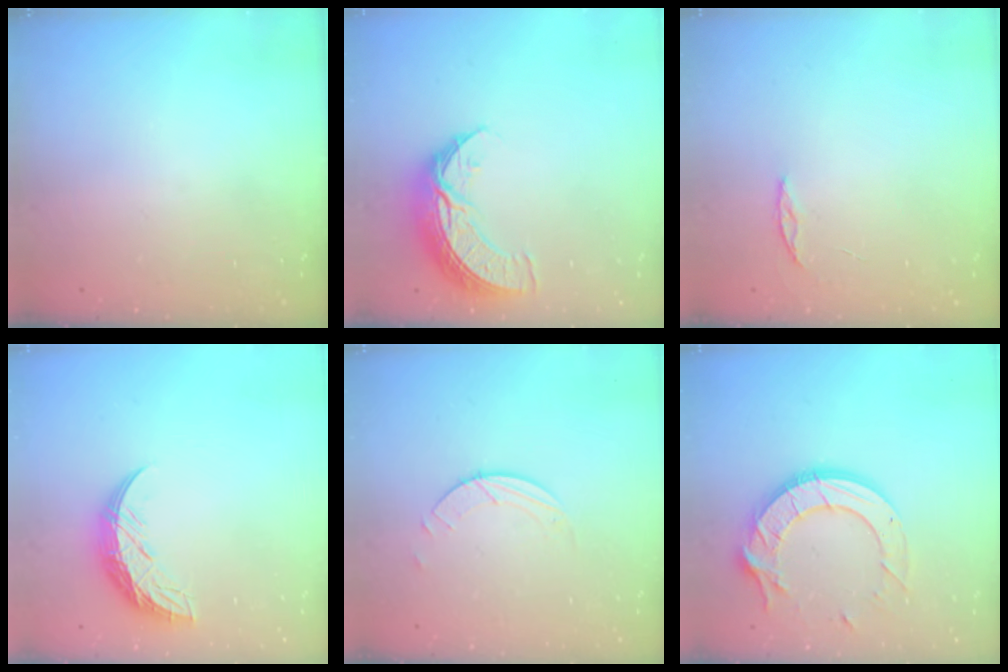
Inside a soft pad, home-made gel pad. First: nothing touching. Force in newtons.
{"total": 10.3, "press": 10.2, "slide": 0.7}
{"total": 2.4, "press": 2.4, "slide": 0.2}
{"total": 10.7, "press": 10.7, "slide": 0.4}
{"total": 2.0, "press": 2.0, "slide": 0.2}
{"total": 15.2, "press": 15.2, "slide": 1.3}